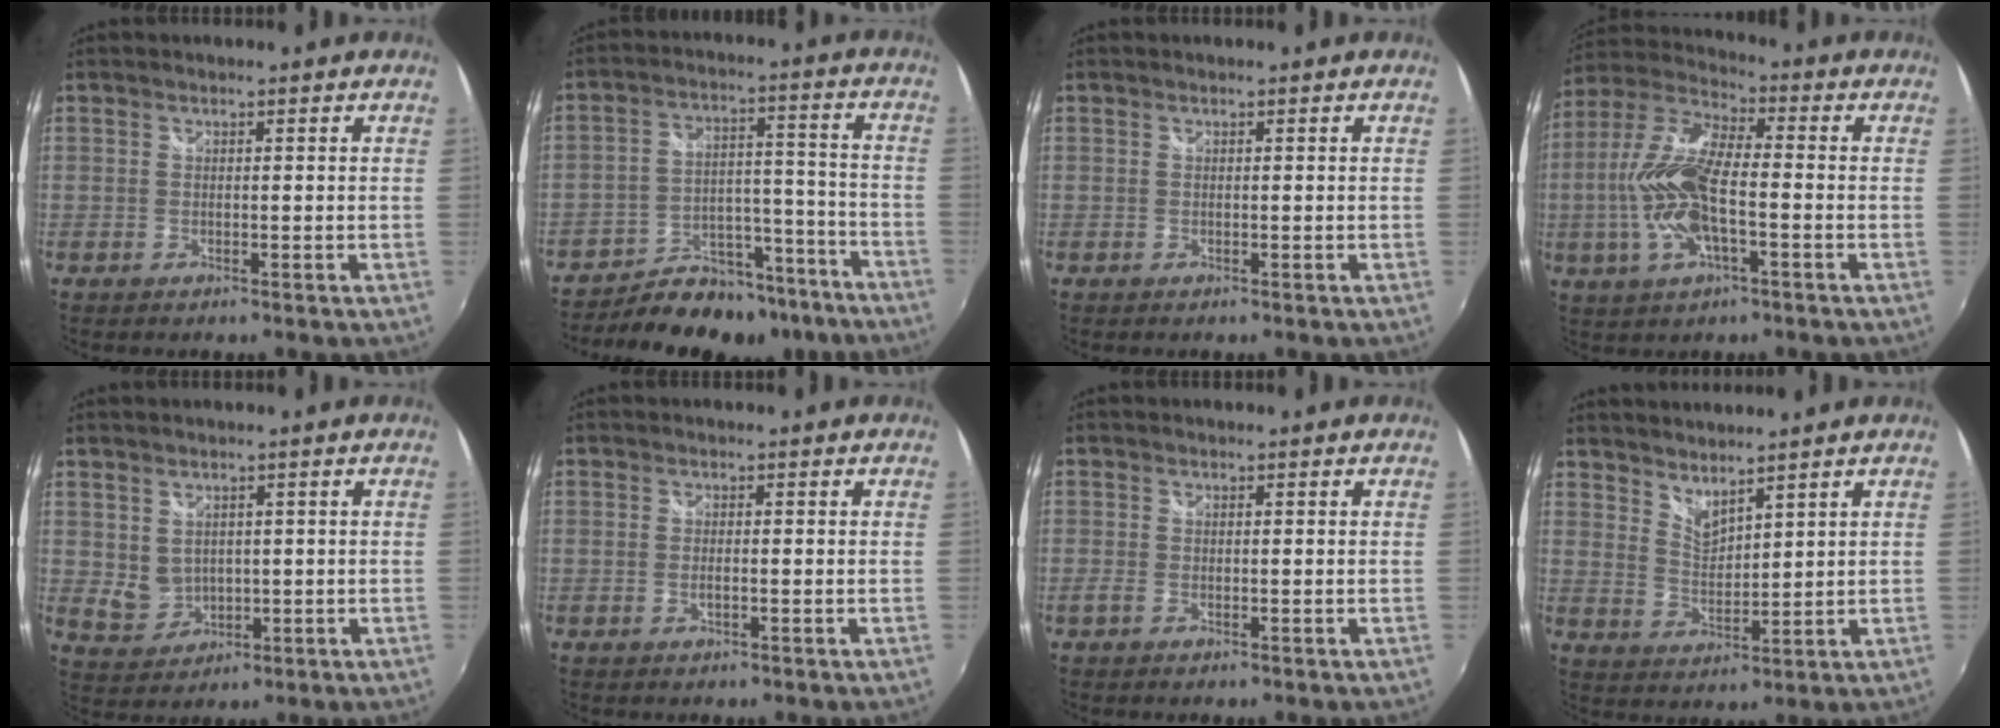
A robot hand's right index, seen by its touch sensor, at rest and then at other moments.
{"total": 18.7, "force": [-15.6, 8.4, 5.8], "torque": [-0.110, 0.037, -0.205]}
{"total": 0.0}
{"total": 14.6, "force": [-2.8, 5.6, 13.2], "torque": [-0.275, 0.002, -0.060]}
{"total": 4.6, "force": [1.0, 3.9, 2.1], "torque": [-0.039, -0.001, 0.033]}
{"total": 1.4, "force": [-0.4, 0.4, 1.3], "torque": [-0.026, -0.002, -0.009]}
{"total": 1.1, "force": [-0.5, 0.3, 0.9], "torque": [-0.019, -0.004, -0.012]}
{"total": 5.0, "force": [4.5, 1.1, 1.8], "torque": [-0.026, -0.006, 0.082]}